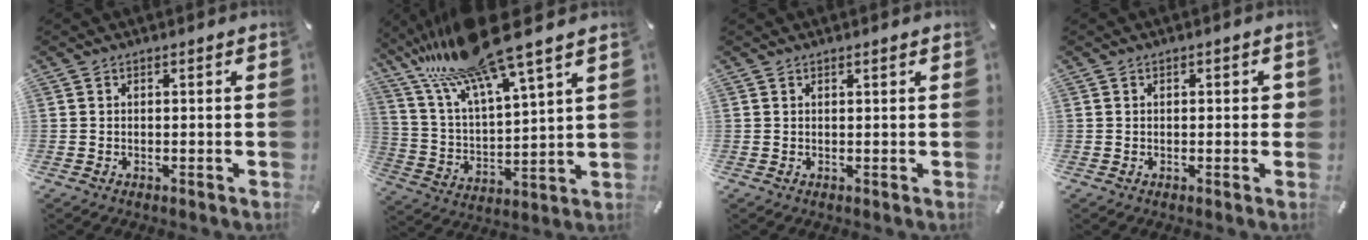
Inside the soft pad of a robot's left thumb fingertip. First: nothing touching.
{"total": 18.1, "force": [14.9, 2.8, 9.9], "torque": [-0.218, -0.099, 0.258]}
{"total": 0.5, "force": [0.4, 0.1, 0.3], "torque": [-0.005, -0.001, 0.007]}
{"total": 1.4, "force": [0.0, 0.8, 1.1], "torque": [-0.014, 0.001, -0.003]}